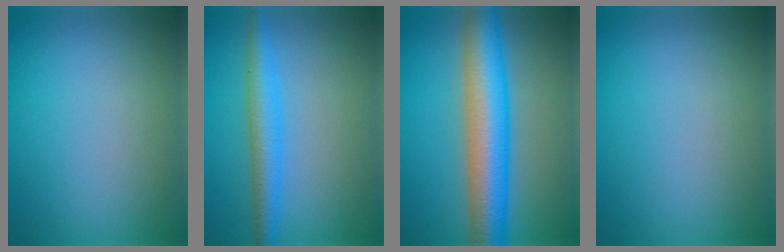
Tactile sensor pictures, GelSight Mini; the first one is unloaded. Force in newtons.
{"total": 3.6, "press": 3.6, "slide": 0.0}
{"total": 9.3, "press": 9.2, "slide": 0.3}
{"total": 0.0}